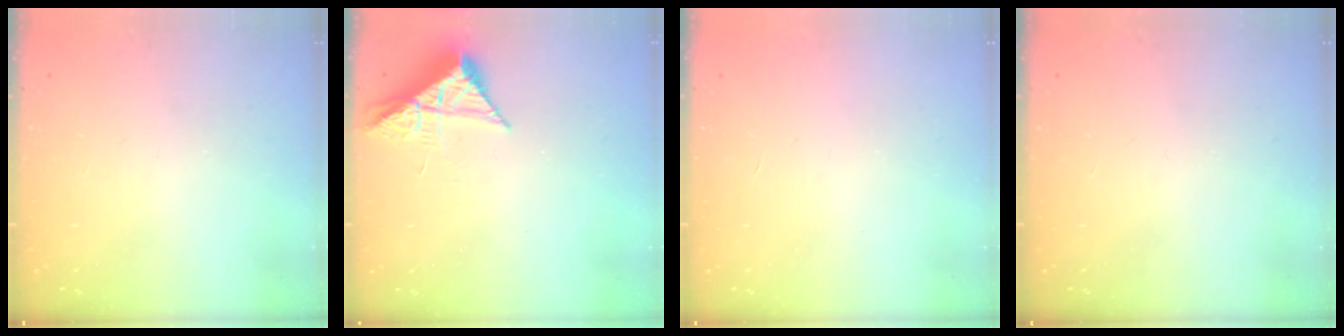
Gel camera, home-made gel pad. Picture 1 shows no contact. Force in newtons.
{"total": 7.0, "press": 7.0, "slide": 0.3}
{"total": 1.6, "press": 1.6, "slide": 0.1}
{"total": 0.0}